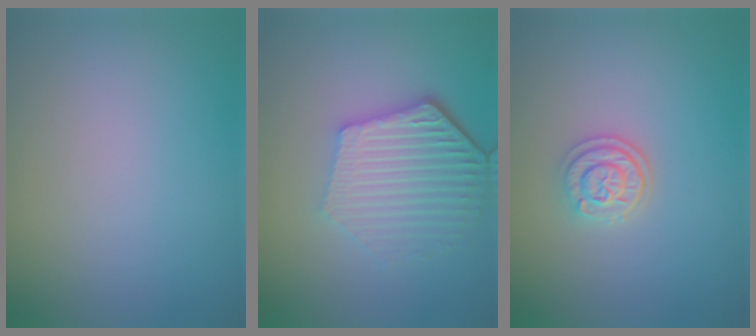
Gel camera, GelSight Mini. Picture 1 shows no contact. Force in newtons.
{"total": 5.8, "press": 4.3, "slide": 3.8}
{"total": 2.4, "press": 2.1, "slide": 1.1}